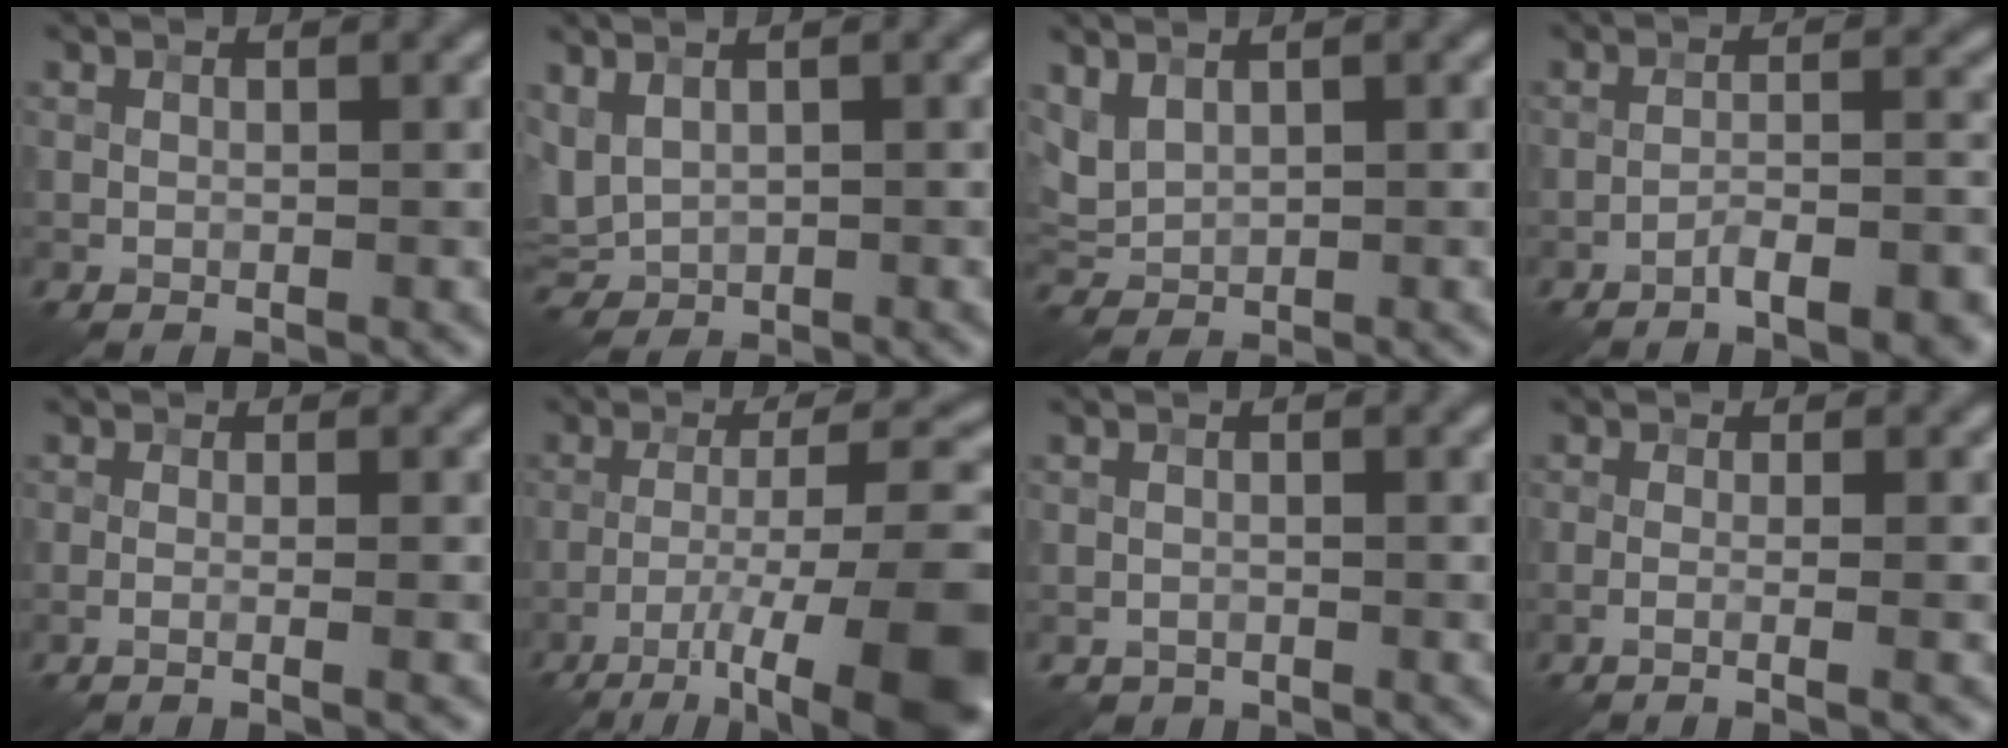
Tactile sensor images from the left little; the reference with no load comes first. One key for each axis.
{"total": 2.7, "fx": 1.0, "fy": 1.8, "fz": 1.7, "tx": -0.044, "ty": -0.001, "tz": 0.025}
{"total": 2.2, "fx": 1.4, "fy": 1.2, "fz": 1.2, "tx": -0.032, "ty": 0.002, "tz": 0.037}
{"total": 5.4, "fx": -3.8, "fy": 1.1, "fz": 3.7, "tx": -0.053, "ty": 0.012, "tz": -0.062}
{"total": 2.1, "fx": -0.7, "fy": 0.7, "fz": 1.8, "tx": -0.009, "ty": 0.001, "tz": -0.029}
{"total": 12.3, "fx": -6.1, "fy": 3.2, "fz": 10.1, "tx": -0.161, "ty": 0.000, "tz": -0.097}
{"total": 0.9, "fx": -0.8, "fy": 0.4, "fz": -0.2, "tx": 0.006, "ty": 0.000, "tz": -0.015}
{"total": 2.4, "fx": -0.9, "fy": 0.7, "fz": 2.1, "tx": -0.013, "ty": 0.001, "tz": -0.027}